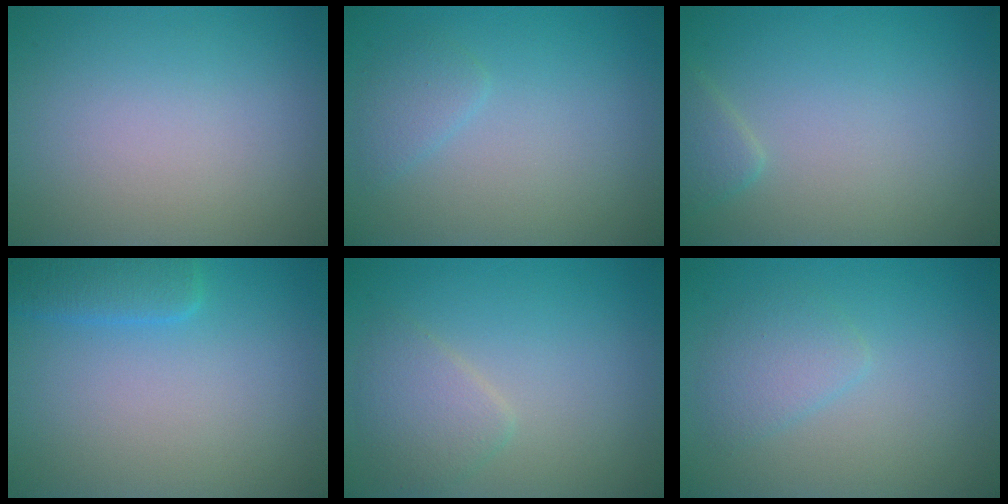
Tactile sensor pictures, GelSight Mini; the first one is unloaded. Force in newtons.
{"total": 1.4, "press": 1.4, "slide": 0.1}
{"total": 1.4, "press": 1.4, "slide": 0.1}
{"total": 2.5, "press": 2.5, "slide": 0.3}
{"total": 2.4, "press": 2.4, "slide": 0.1}
{"total": 2.0, "press": 2.0, "slide": 0.1}